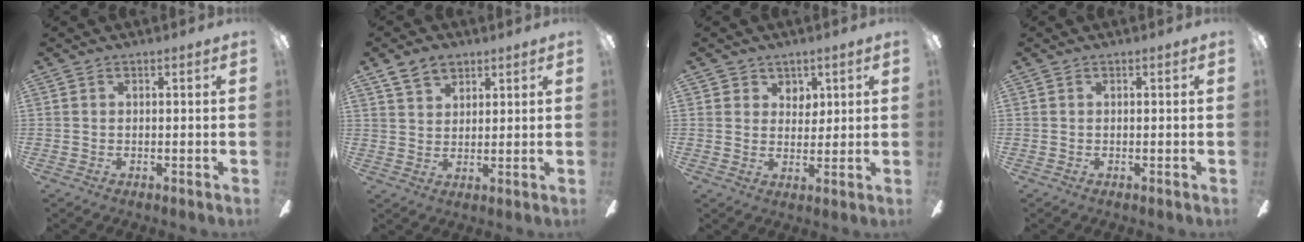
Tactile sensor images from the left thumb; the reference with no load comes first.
{"total": 6.4, "force": [4.6, 3.8, 2.4], "torque": [-0.047, -0.009, 0.085]}
{"total": 4.5, "force": [3.1, 3.1, 0.4], "torque": [-0.007, -0.011, 0.054]}
{"total": 0.0}